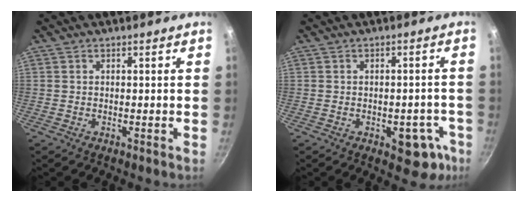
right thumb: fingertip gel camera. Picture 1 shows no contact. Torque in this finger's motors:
{"motor_torque": [2.80, 2.21, 0.56, -0.67, 0.01]}